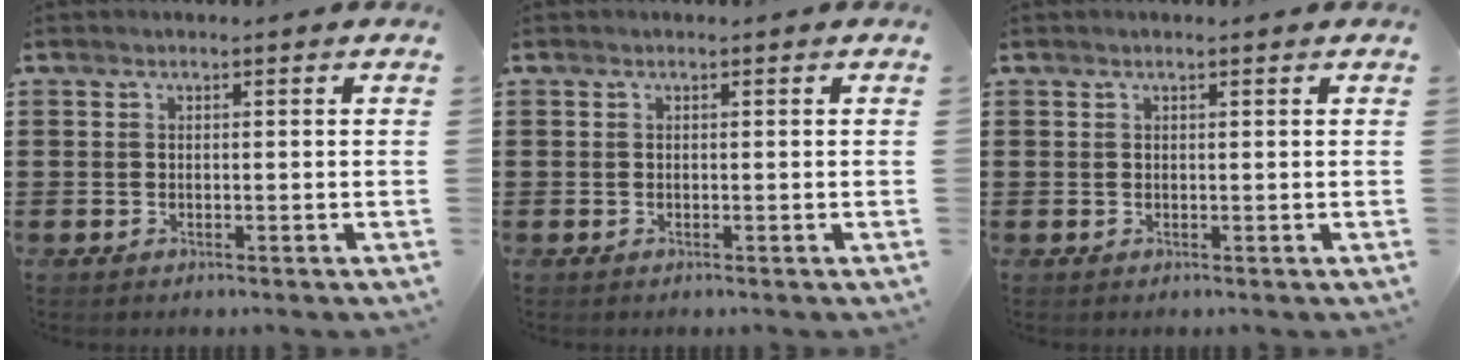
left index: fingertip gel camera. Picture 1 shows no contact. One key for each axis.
{"total": 0.0}
{"total": 0.0}